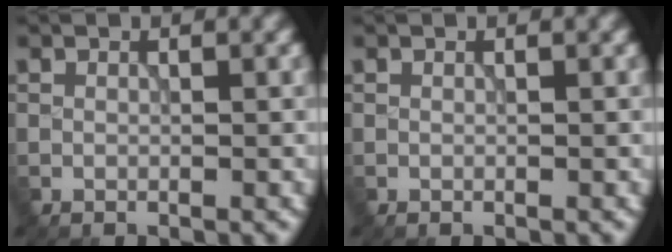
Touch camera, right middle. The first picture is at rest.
{"total": 0.0}